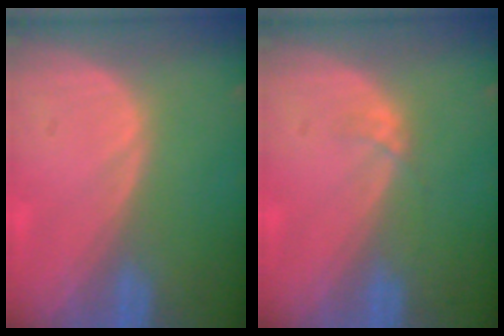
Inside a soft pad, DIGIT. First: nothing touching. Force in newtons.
{"total": 0.9, "press": 0.9, "slide": 0.1}